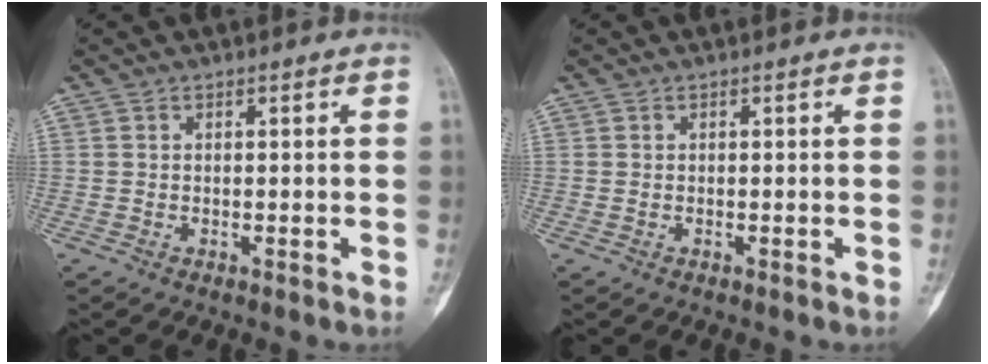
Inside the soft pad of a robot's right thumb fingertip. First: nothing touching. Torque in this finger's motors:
{"motor_torque": [-0.17, -0.20, -0.17, -0.15, -0.02]}